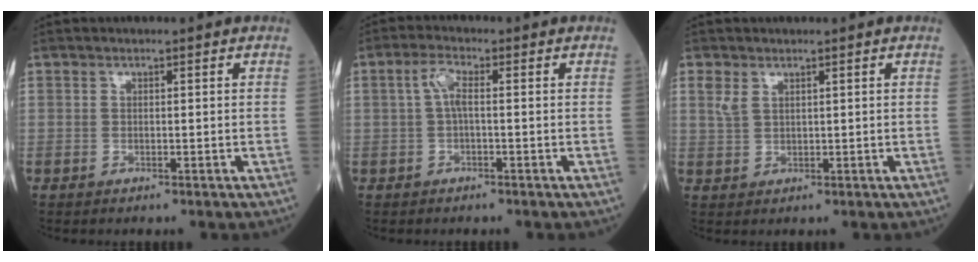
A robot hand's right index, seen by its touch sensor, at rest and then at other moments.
{"total": 3.1, "force": [0.2, 0.7, 3.0], "torque": [-0.063, 0.010, 0.004]}
{"total": 2.2, "force": [1.3, 1.1, 1.3], "torque": [-0.035, 0.009, 0.037]}